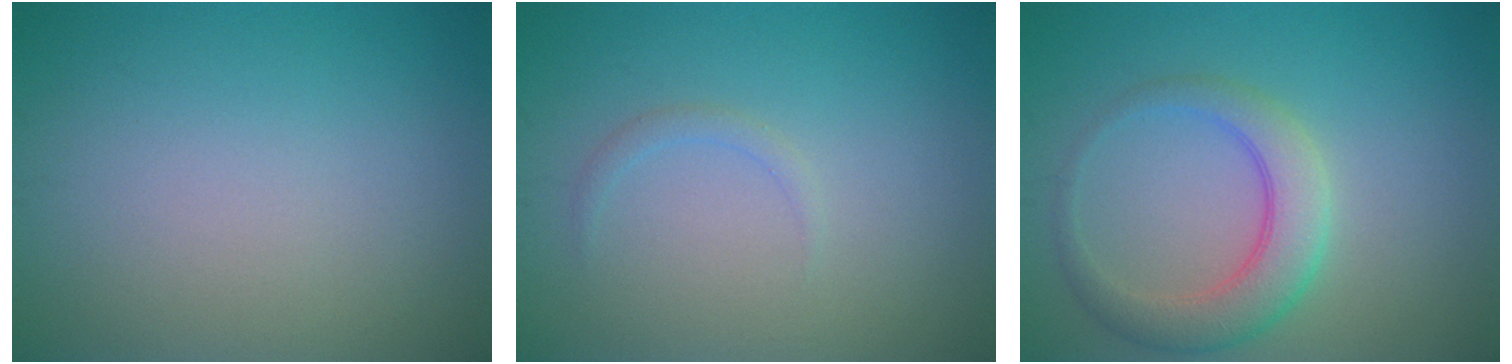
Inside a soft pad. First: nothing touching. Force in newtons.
{"total": 0.9, "press": 0.9, "slide": 0.1}
{"total": 4.3, "press": 4.3, "slide": 0.3}